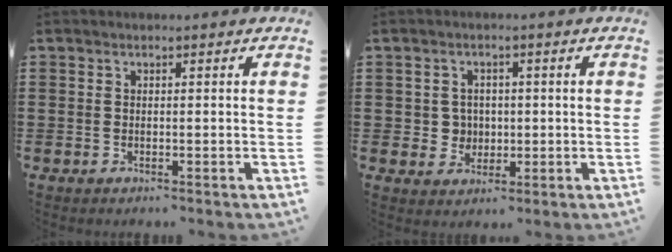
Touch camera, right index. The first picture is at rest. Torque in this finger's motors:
{"motor_torque": [-0.28, 0.65, 0.02, 0.00]}